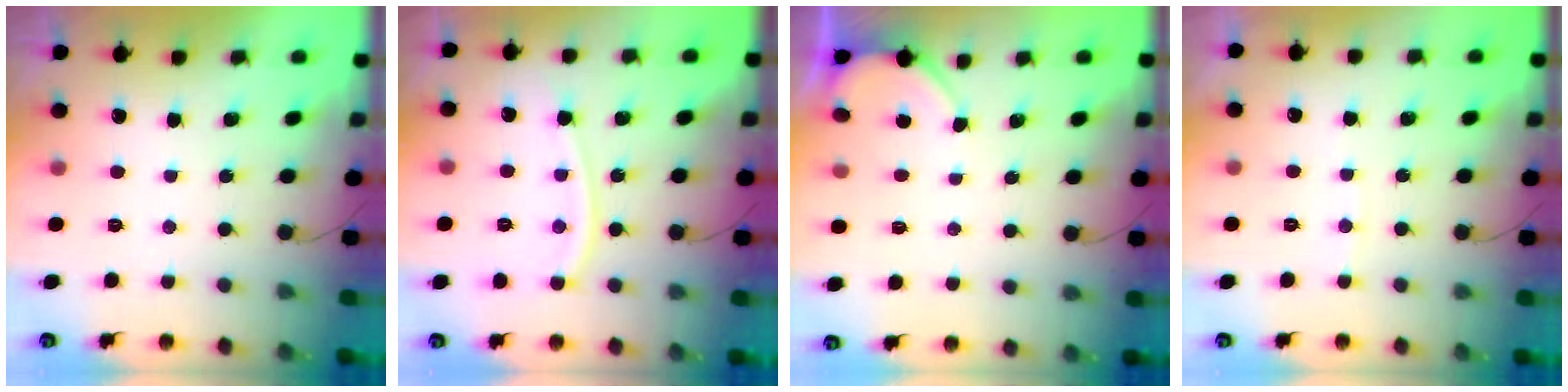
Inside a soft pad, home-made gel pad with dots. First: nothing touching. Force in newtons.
{"total": 9.7, "press": 9.6, "slide": 1.3}
{"total": 2.3, "press": 2.3, "slide": 0.3}
{"total": 2.5, "press": 2.5, "slide": 0.3}